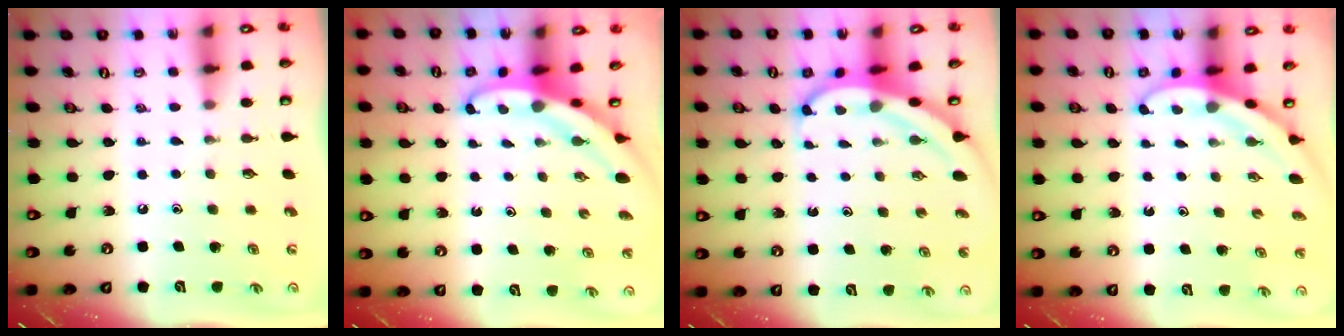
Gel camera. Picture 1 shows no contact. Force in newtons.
{"total": 5.4, "press": 5.4, "slide": 0.3}
{"total": 5.7, "press": 5.7, "slide": 0.6}
{"total": 3.2, "press": 3.2, "slide": 0.2}